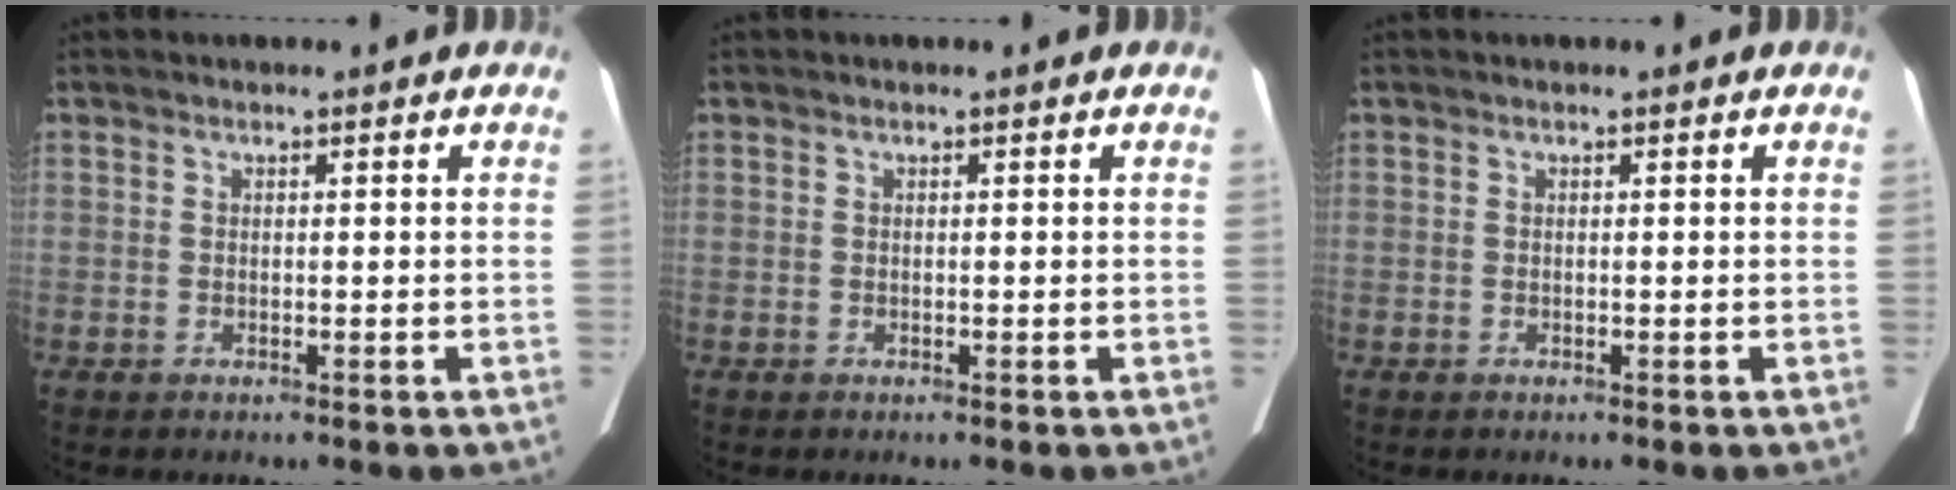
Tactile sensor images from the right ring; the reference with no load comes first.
{"total": 0.0}
{"total": 0.0}